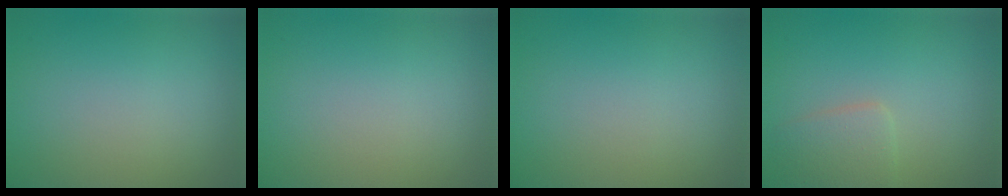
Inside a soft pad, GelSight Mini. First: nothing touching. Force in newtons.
{"total": 0.0}
{"total": 0.0}
{"total": 2.4, "press": 2.4, "slide": 0.1}